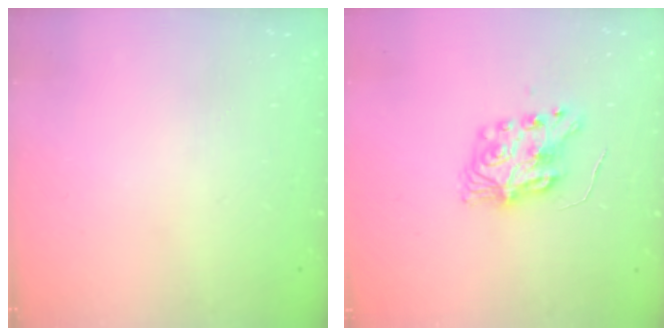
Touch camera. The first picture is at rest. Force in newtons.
{"total": 8.1, "press": 8.1, "slide": 0.2}